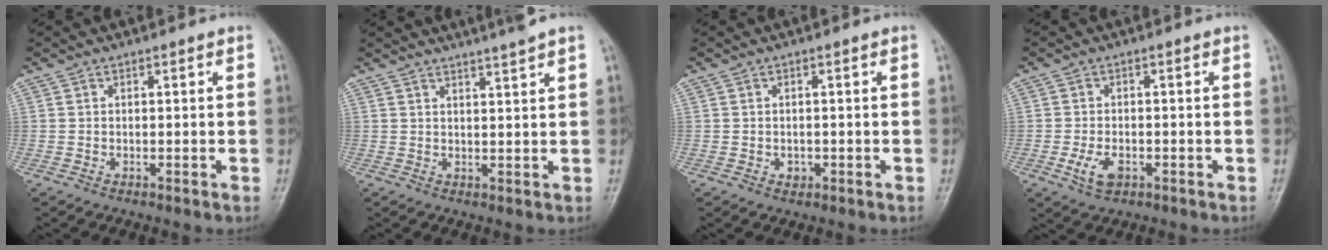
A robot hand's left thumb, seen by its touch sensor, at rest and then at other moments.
{"total": 5.2, "force": [4.3, -0.2, 2.9], "torque": [-0.041, -0.005, 0.063]}
{"total": 1.3, "force": [-0.6, 1.1, 0.5], "torque": [0.003, 0.002, -0.004]}
{"total": 4.0, "force": [-1.7, 2.4, 2.7], "torque": [-0.053, 0.001, -0.026]}